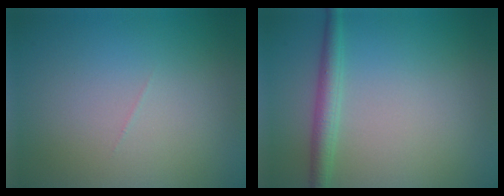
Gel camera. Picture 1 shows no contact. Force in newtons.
{"total": 2.3, "press": 2.3, "slide": 0.1}